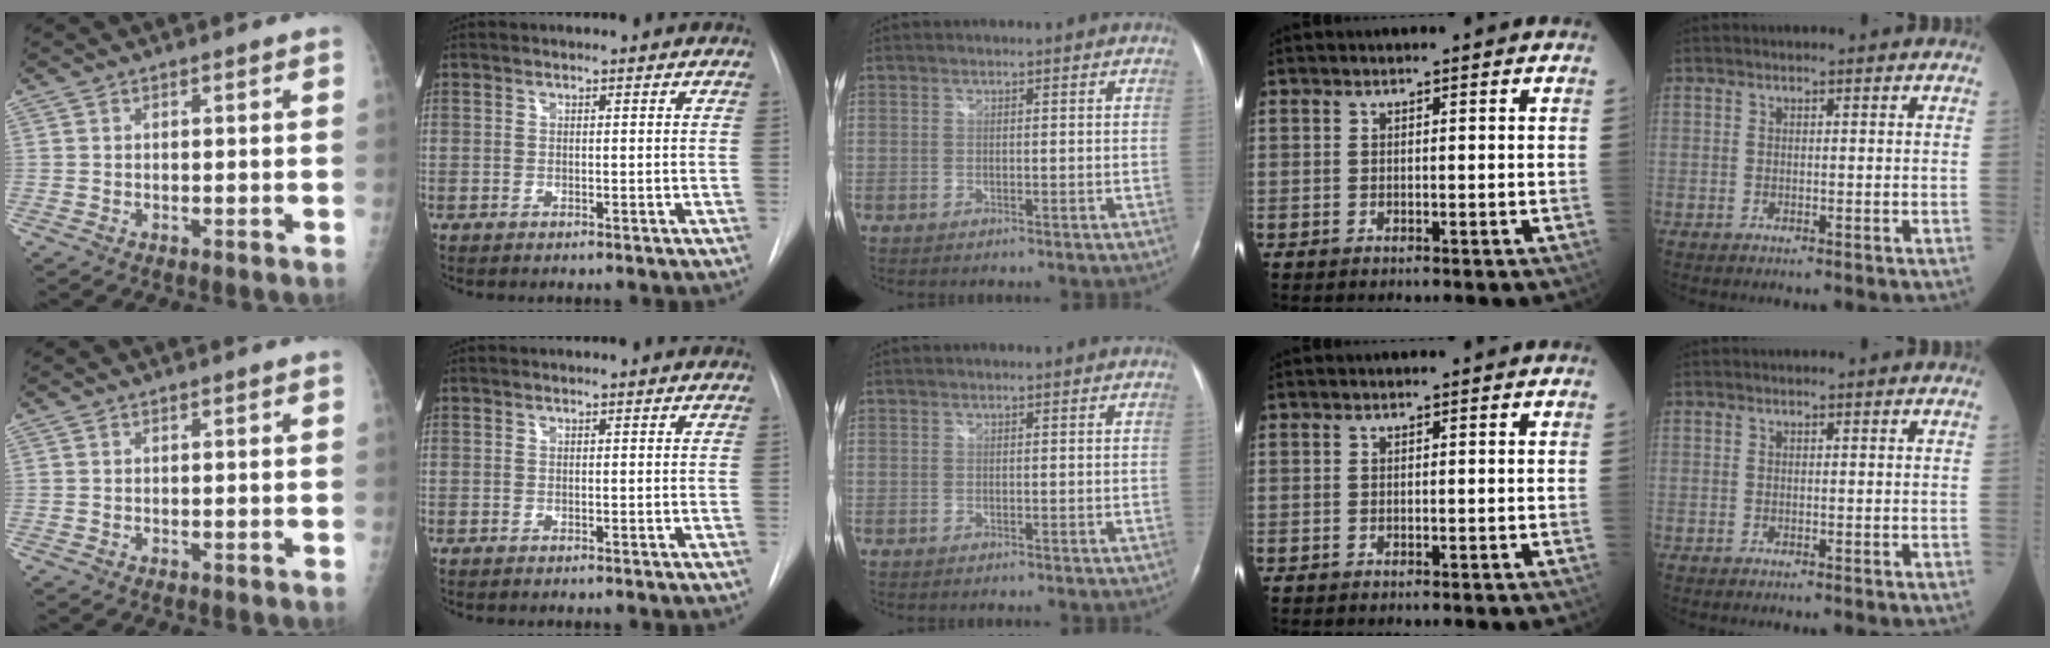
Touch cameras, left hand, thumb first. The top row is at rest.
{}